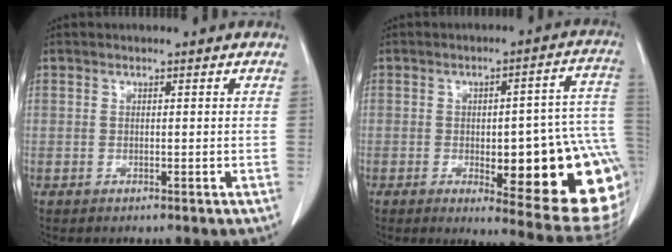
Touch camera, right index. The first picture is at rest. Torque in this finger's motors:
{"motor_torque": [2.14, 0.00, 0.77, 0.12]}